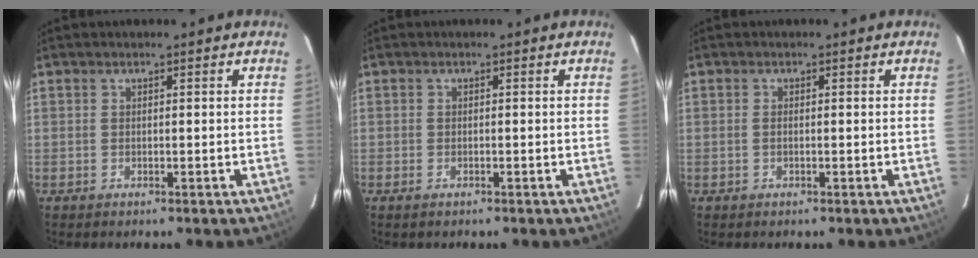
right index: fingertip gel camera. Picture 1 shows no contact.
{"total": 1.1, "force": [-0.8, 0.6, 0.6], "torque": [-0.012, -0.003, -0.015]}
{"total": 0.7, "force": [-0.1, 0.3, 0.6], "torque": [-0.013, 0.001, -0.004]}